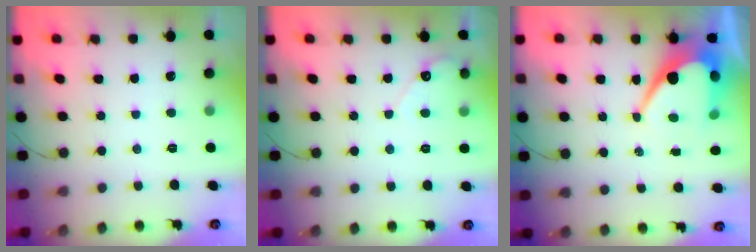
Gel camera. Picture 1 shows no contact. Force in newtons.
{"total": 3.1, "press": 3.1, "slide": 0.2}
{"total": 12.2, "press": 12.2, "slide": 0.8}